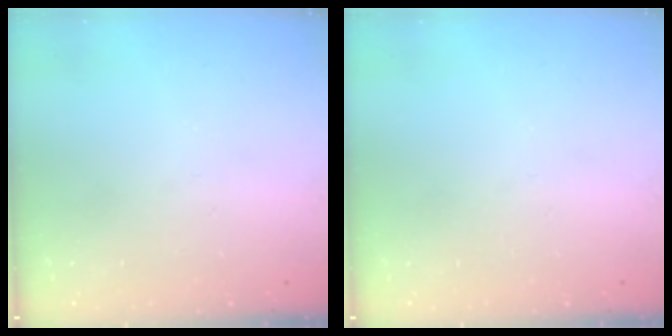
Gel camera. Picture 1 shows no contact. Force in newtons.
{"total": 0.0}